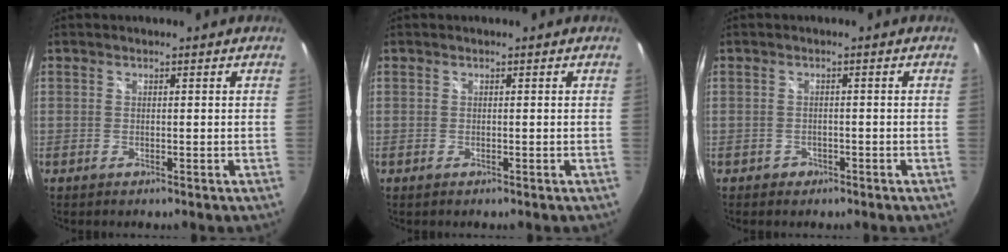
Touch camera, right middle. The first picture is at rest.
{"total": 0.0}
{"total": 1.8, "force": [-1.0, 1.5, 0.3], "torque": [-0.009, 0.002, -0.012]}